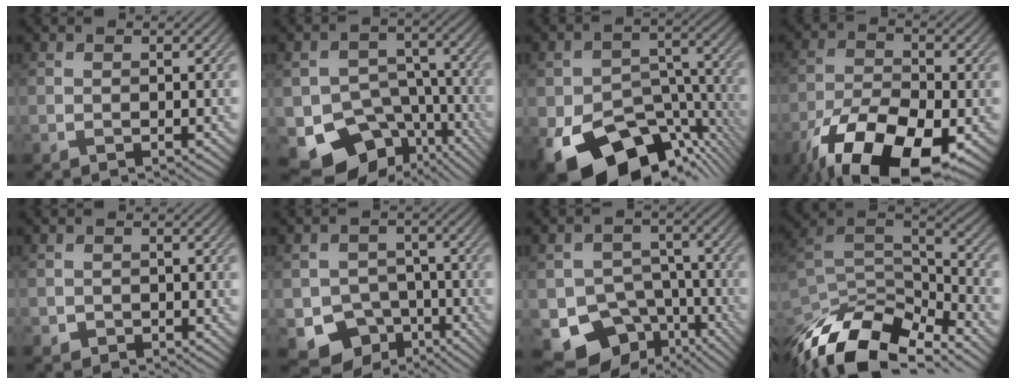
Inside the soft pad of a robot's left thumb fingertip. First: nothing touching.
{"total": 12.5, "force": [-6.8, 9.0, 5.4], "torque": [-0.092, -0.026, -0.091]}
{"total": 16.3, "force": [-9.5, 9.9, 8.8], "torque": [-0.153, -0.047, -0.126]}
{"total": 14.9, "force": [-8.4, 6.5, 10.5], "torque": [-0.209, -0.031, -0.150]}
{"total": 0.7, "force": [-0.3, 0.7, 0.0], "torque": [0.000, -0.003, -0.008]}
{"total": 7.3, "force": [-3.8, 5.7, 2.5], "torque": [-0.044, -0.023, -0.068]}
{"total": 11.3, "force": [-6.6, 8.2, 4.1], "torque": [-0.076, -0.018, -0.096]}
{"total": 15.0, "force": [-10.1, 6.4, 9.1], "torque": [-0.230, -0.030, -0.167]}